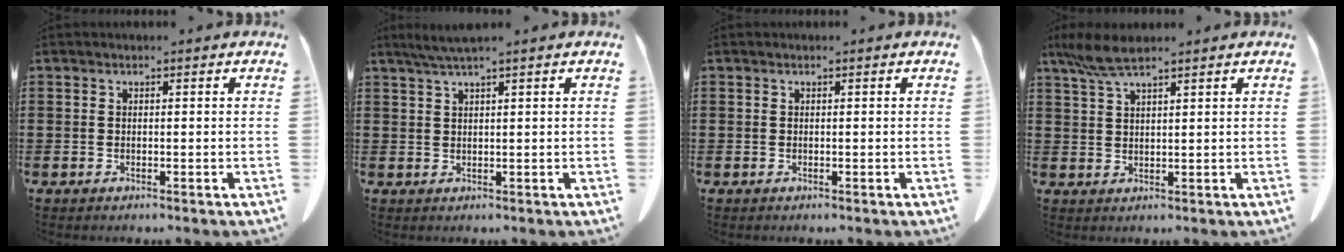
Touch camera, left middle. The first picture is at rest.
{"total": 2.3, "force": [1.6, -0.3, 1.6], "torque": [-0.032, -0.001, 0.031]}
{"total": 0.0}
{"total": 5.1, "force": [3.7, 0.9, 3.4], "torque": [-0.082, -0.006, 0.067]}